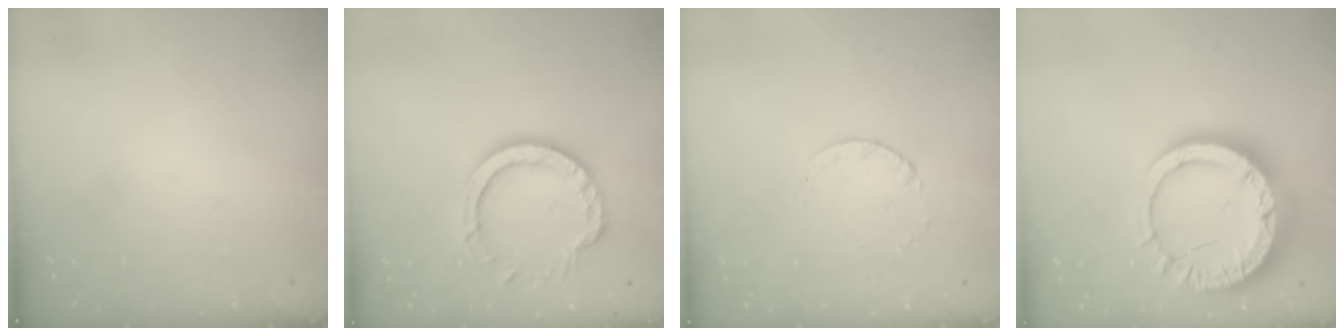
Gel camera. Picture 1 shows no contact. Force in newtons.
{"total": 10.8, "press": 10.7, "slide": 1.3}
{"total": 2.4, "press": 2.4, "slide": 0.3}
{"total": 14.9, "press": 14.8, "slide": 1.5}